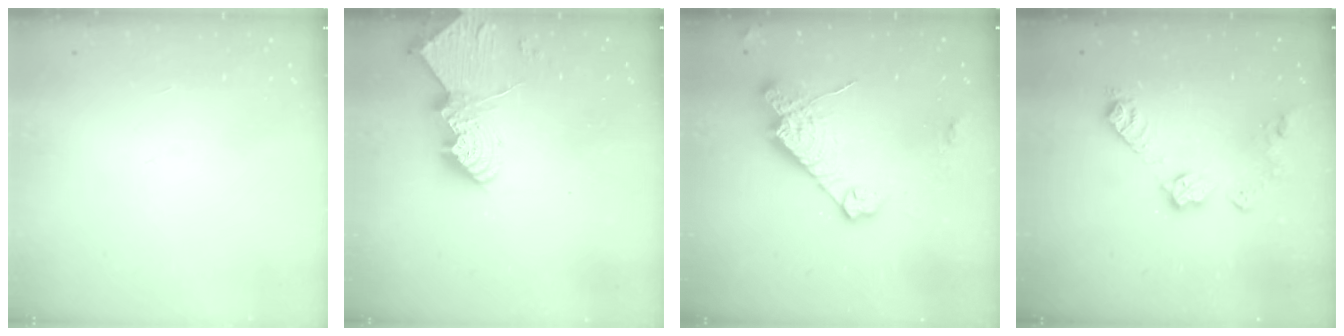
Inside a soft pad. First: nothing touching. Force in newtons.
{"total": 14.0, "press": 14.0, "slide": 0.9}
{"total": 16.3, "press": 16.2, "slide": 1.5}
{"total": 10.8, "press": 10.8, "slide": 0.6}